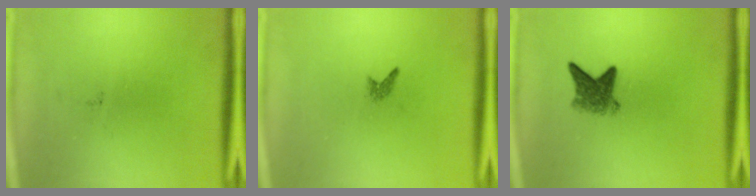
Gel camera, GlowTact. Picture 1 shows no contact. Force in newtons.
{"total": 0.7}
{"total": 3.8}